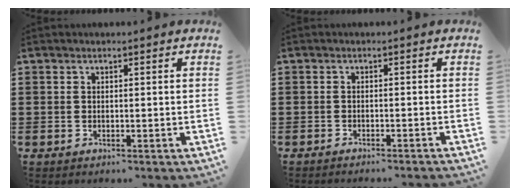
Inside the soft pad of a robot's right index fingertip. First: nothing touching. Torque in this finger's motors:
{"motor_torque": [0.70, 0.62, -0.13, -0.02]}